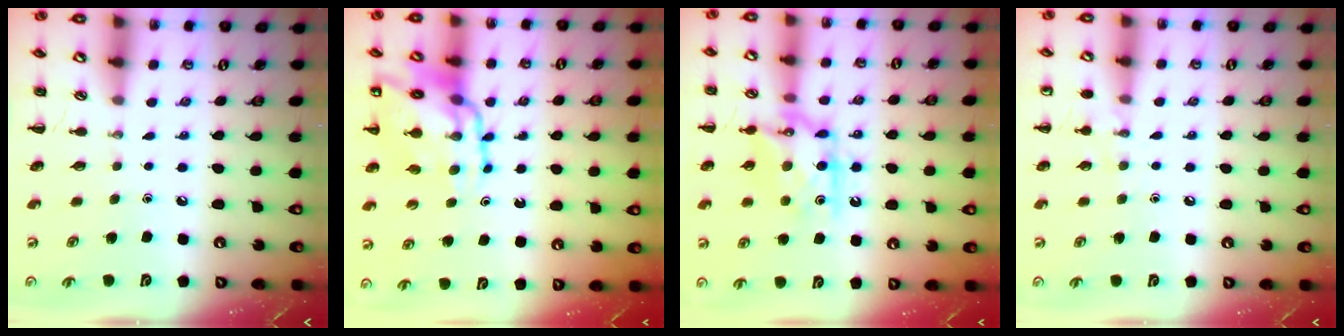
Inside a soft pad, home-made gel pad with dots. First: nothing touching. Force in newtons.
{"total": 15.4, "press": 14.8, "slide": 4.0}
{"total": 13.1, "press": 13.1, "slide": 0.6}
{"total": 6.5, "press": 6.2, "slide": 1.9}